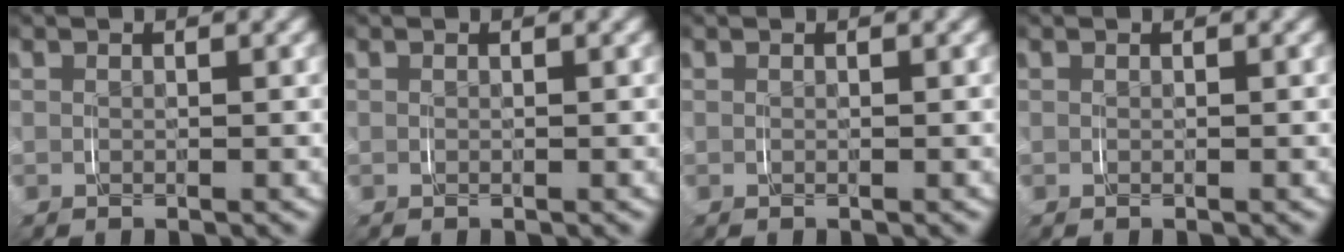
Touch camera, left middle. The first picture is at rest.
{"total": 0.0}
{"total": 0.0}
{"total": 0.0}